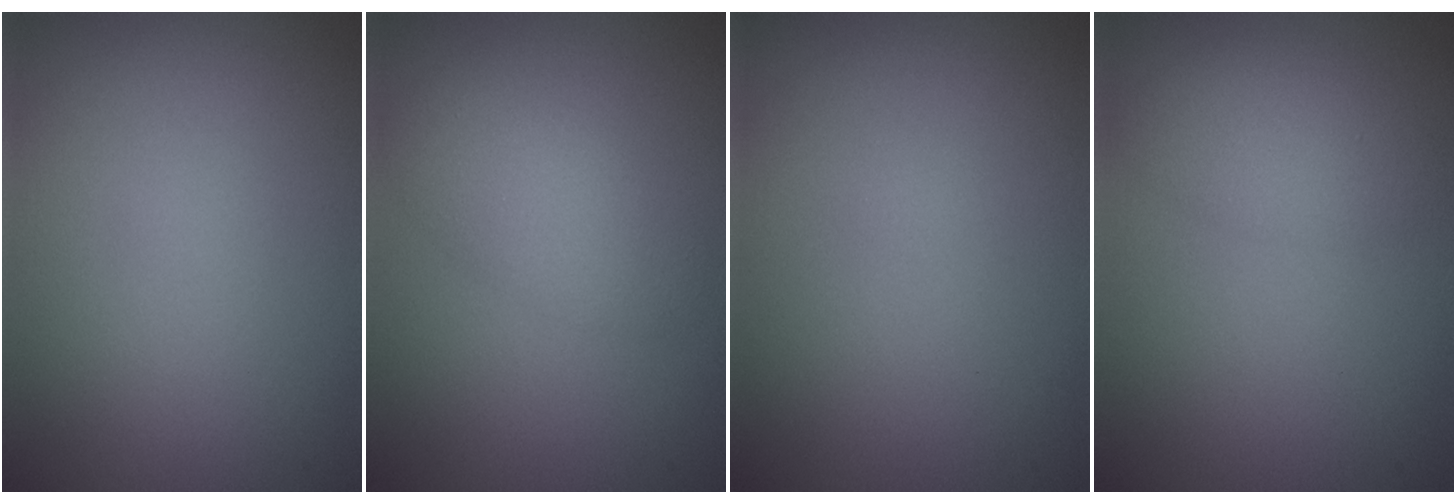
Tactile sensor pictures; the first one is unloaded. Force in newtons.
{"total": 2.7, "press": 2.7, "slide": 0.3}
{"total": 0.0}
{"total": 2.2, "press": 2.2, "slide": 0.1}